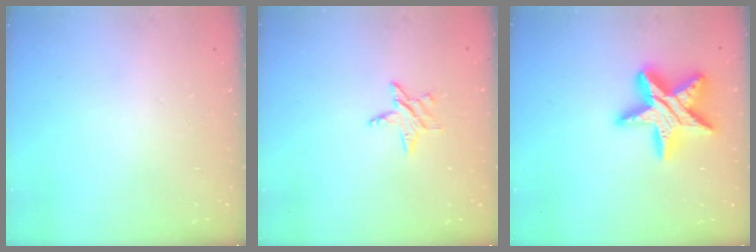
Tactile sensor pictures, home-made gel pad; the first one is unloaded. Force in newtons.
{"total": 5.3, "press": 5.3, "slide": 0.6}
{"total": 18.9, "press": 18.8, "slide": 1.5}